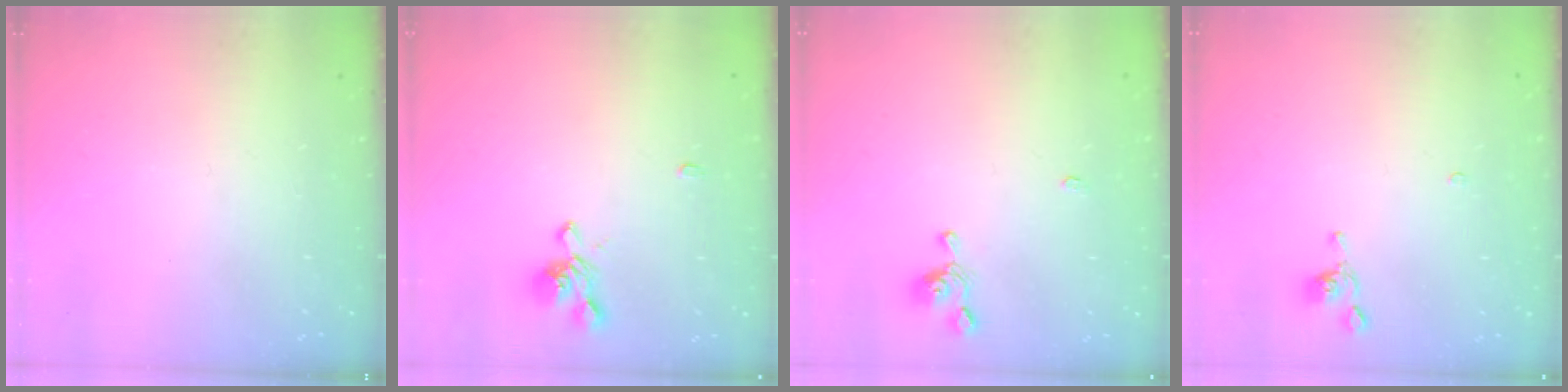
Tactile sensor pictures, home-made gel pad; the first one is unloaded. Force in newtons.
{"total": 1.0, "press": 0.1, "slide": 1.0}
{"total": 2.6, "press": 2.6, "slide": 0.3}
{"total": 1.1, "press": 1.1, "slide": 0.3}